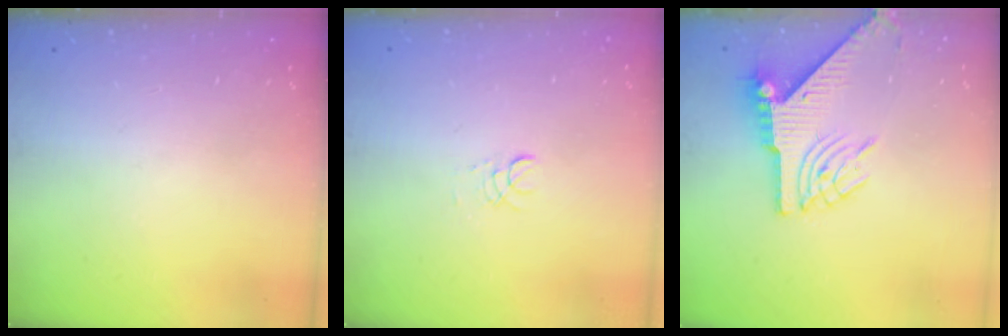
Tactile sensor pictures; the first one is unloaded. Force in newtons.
{"total": 2.9, "press": 2.8, "slide": 0.3}
{"total": 8.0, "press": 7.9, "slide": 1.2}